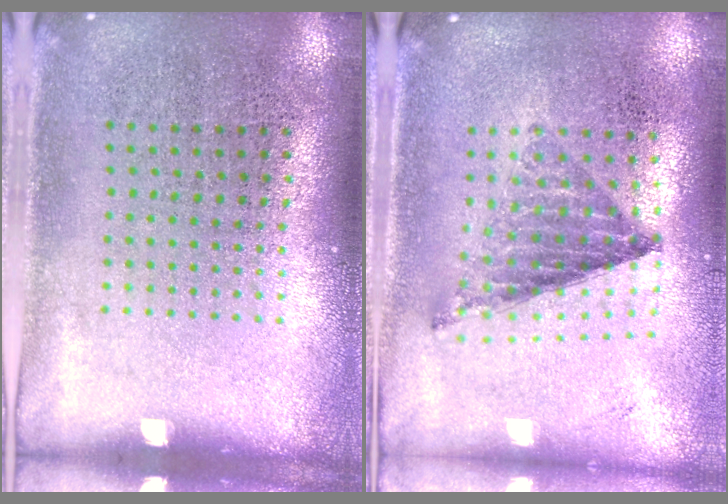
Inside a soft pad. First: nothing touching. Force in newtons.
{"total": 0.8, "press": 0.8, "slide": 0.0}